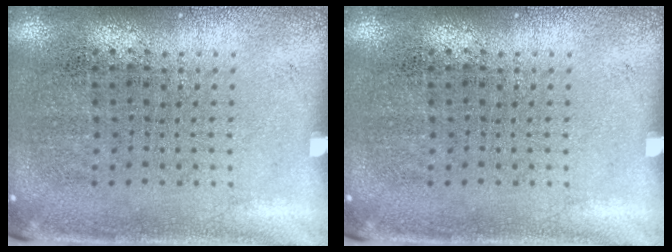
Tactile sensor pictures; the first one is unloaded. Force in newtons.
{"total": 0.0}